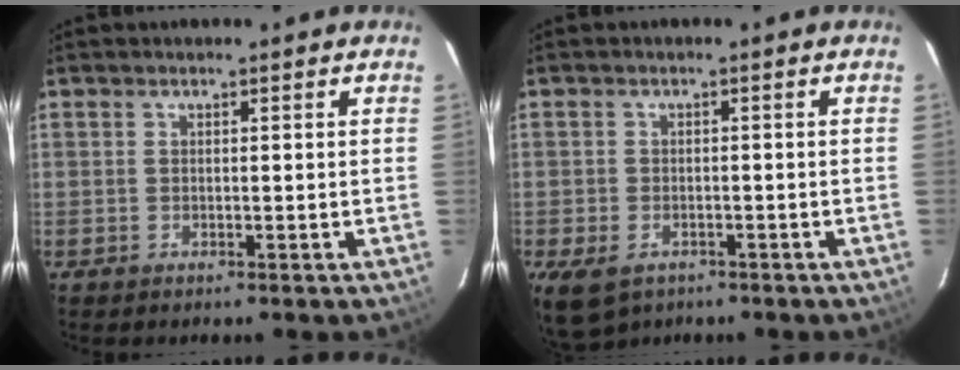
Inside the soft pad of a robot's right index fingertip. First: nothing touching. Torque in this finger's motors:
{"motor_torque": [0.62, -0.66, 0.04, 0.00]}